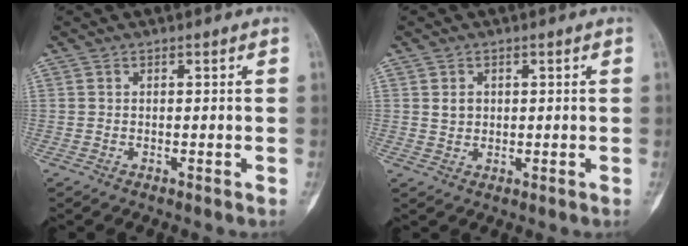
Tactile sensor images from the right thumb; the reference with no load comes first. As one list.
[{"total": 2.1, "force": [0.5, 1.7, 1.0], "torque": [-0.004, -0.003, 0.011]}]